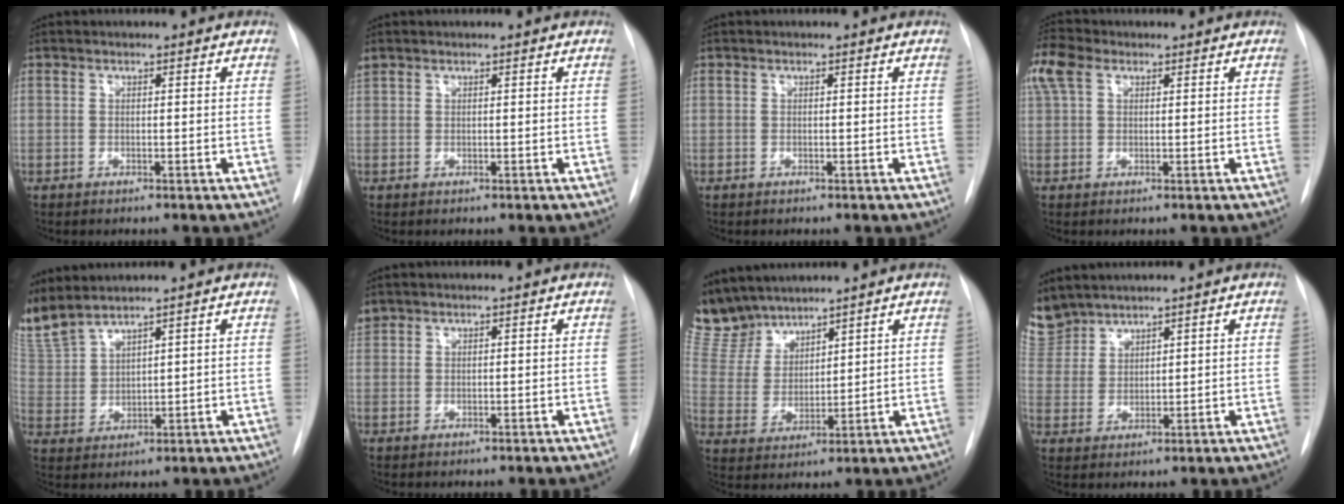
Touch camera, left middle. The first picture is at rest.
{"total": 1.0, "force": [0.8, 0.6, 0.0], "torque": [-0.008, 0.019, 0.020]}
{"total": 0.0}
{"total": 5.6, "force": [2.8, 3.3, 3.5], "torque": [-0.101, 0.032, 0.057]}
{"total": 7.5, "force": [7.2, 0.0, 2.0], "torque": [-0.066, 0.005, 0.164]}
{"total": 1.6, "force": [1.3, 0.8, -0.1], "torque": [-0.003, 0.015, 0.029]}
{"total": 9.3, "force": [8.8, 2.6, 1.3], "torque": [-0.041, 0.005, 0.194]}
{"total": 7.2, "force": [6.8, 2.3, 0.2], "torque": [-0.012, 0.005, 0.151]}